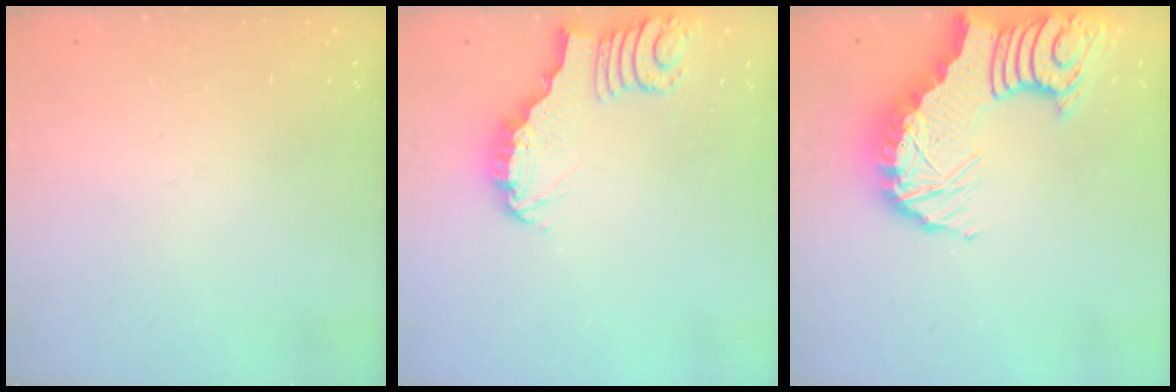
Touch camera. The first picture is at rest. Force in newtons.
{"total": 3.2, "press": 3.2, "slide": 0.2}
{"total": 12.6, "press": 12.5, "slide": 1.6}